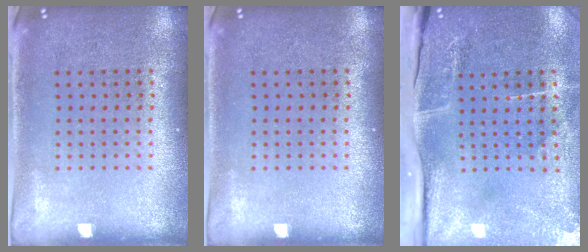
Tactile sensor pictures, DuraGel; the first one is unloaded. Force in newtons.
{"total": 0.0}
{"total": 4.9, "press": 3.9, "slide": 3.0}